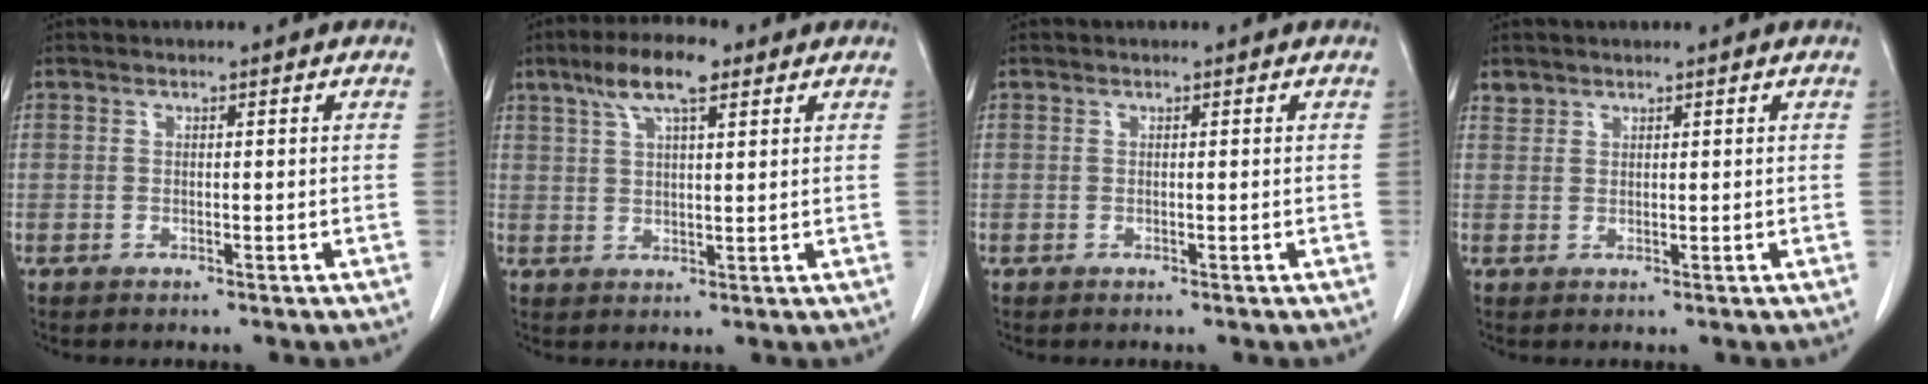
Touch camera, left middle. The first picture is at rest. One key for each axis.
{"total": 7.3, "fx": 4.4, "fy": 1.6, "fz": 5.6, "tx": -0.112, "ty": 0.017, "tz": 0.079}
{"total": 0.0}
{"total": 1.3, "fx": 1.1, "fy": 0.6, "fz": -0.1, "tx": 0.005, "ty": 0.004, "tz": 0.021}